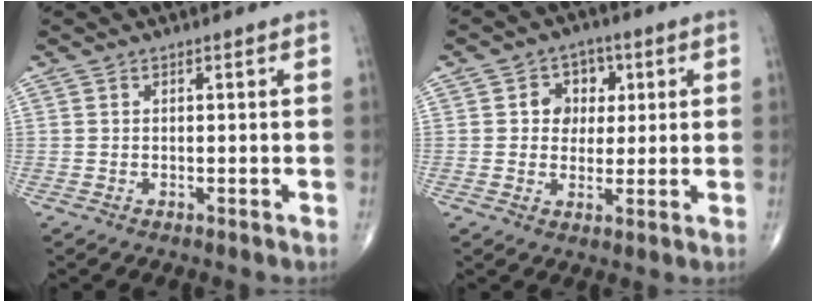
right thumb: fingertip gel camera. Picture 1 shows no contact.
{"total": 6.5, "force": [1.5, 5.5, 3.0], "torque": [-0.005, 0.003, 0.017]}